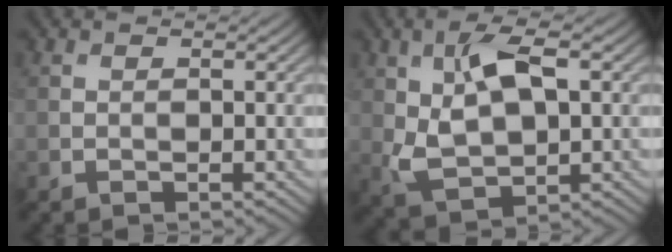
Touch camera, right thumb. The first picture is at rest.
{"total": 8.9, "force": [2.0, 4.7, 7.3], "torque": [-0.160, 0.003, 0.035]}